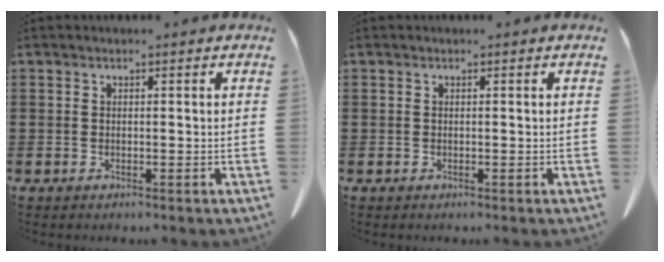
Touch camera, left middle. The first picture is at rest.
{"total": 0.0}